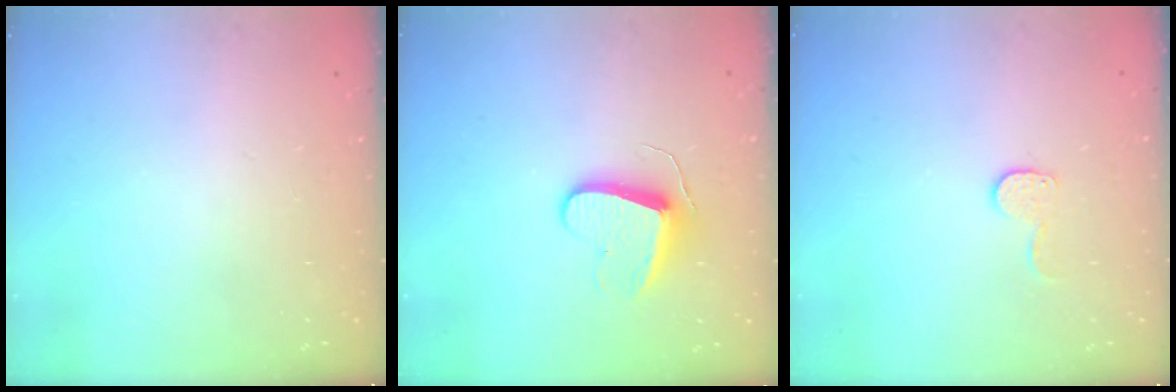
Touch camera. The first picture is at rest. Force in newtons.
{"total": 9.4, "press": 9.4, "slide": 0.9}
{"total": 6.0, "press": 5.9, "slide": 0.5}